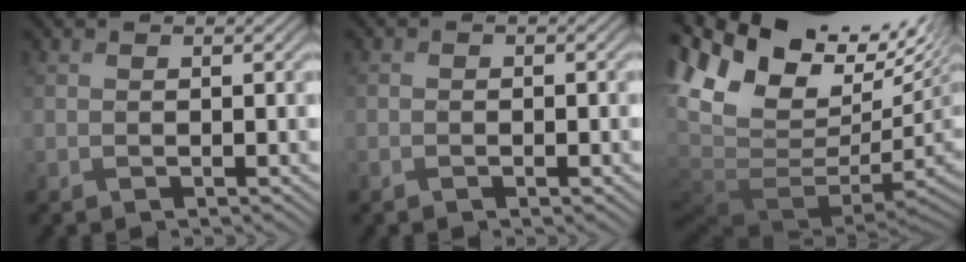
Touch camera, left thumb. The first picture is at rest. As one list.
[{"total": 1.1, "force": [-0.6, 0.7, 0.6], "torque": [-0.005, 0.000, -0.005]}, {"total": 15.0, "force": [-1.6, 10.1, 11.0], "torque": [-0.177, -0.006, 0.023]}]